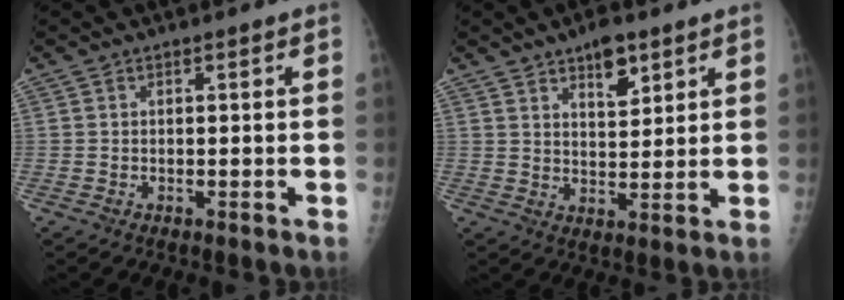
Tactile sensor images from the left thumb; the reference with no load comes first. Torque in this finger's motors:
{"motor_torque": [-0.06, -0.02, -0.03, -0.18, 0.04]}